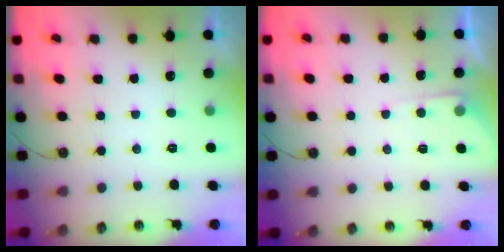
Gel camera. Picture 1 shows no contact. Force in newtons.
{"total": 4.2, "press": 4.1, "slide": 0.6}